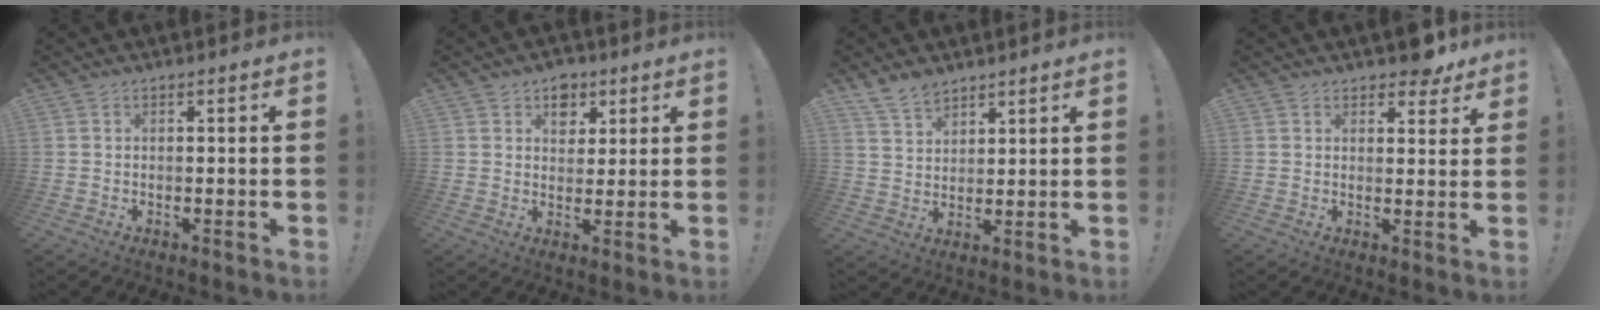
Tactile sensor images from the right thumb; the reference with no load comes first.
{"total": 7.2, "force": [3.6, 5.8, 2.2], "torque": [-0.017, -0.019, 0.067]}
{"total": 8.3, "force": [6.5, 4.8, 1.8], "torque": [-0.031, -0.041, 0.128]}
{"total": 5.2, "force": [4.2, 2.4, 1.7], "torque": [-0.001, -0.030, 0.074]}